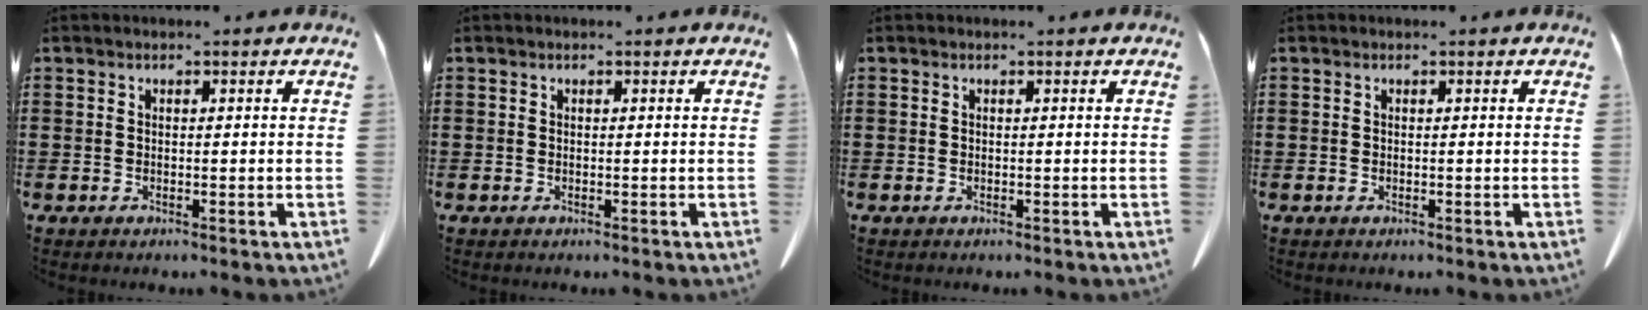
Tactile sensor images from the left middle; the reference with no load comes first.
{"total": 0.0}
{"total": 0.0}
{"total": 0.0}